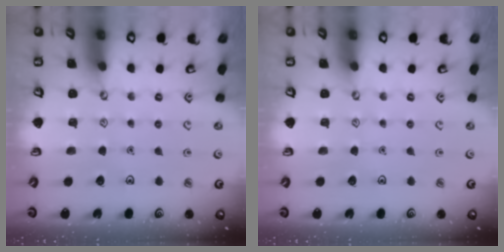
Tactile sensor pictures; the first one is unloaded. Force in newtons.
{"total": 0.0}